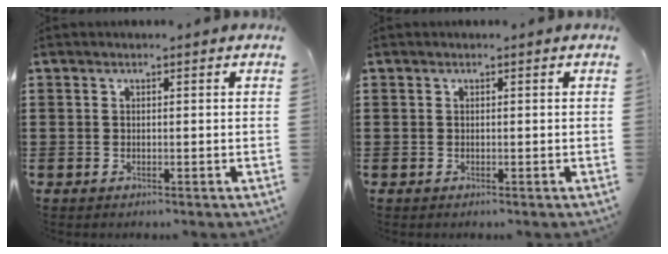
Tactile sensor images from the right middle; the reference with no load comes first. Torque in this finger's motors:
{"motor_torque": [0.10, -0.09, -0.01, 0.02]}